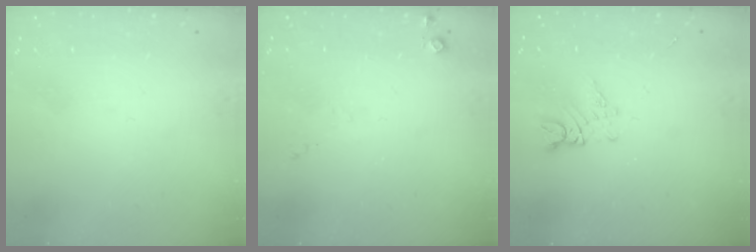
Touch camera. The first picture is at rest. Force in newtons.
{"total": 5.7, "press": 5.6, "slide": 0.8}
{"total": 3.7, "press": 3.7, "slide": 0.5}